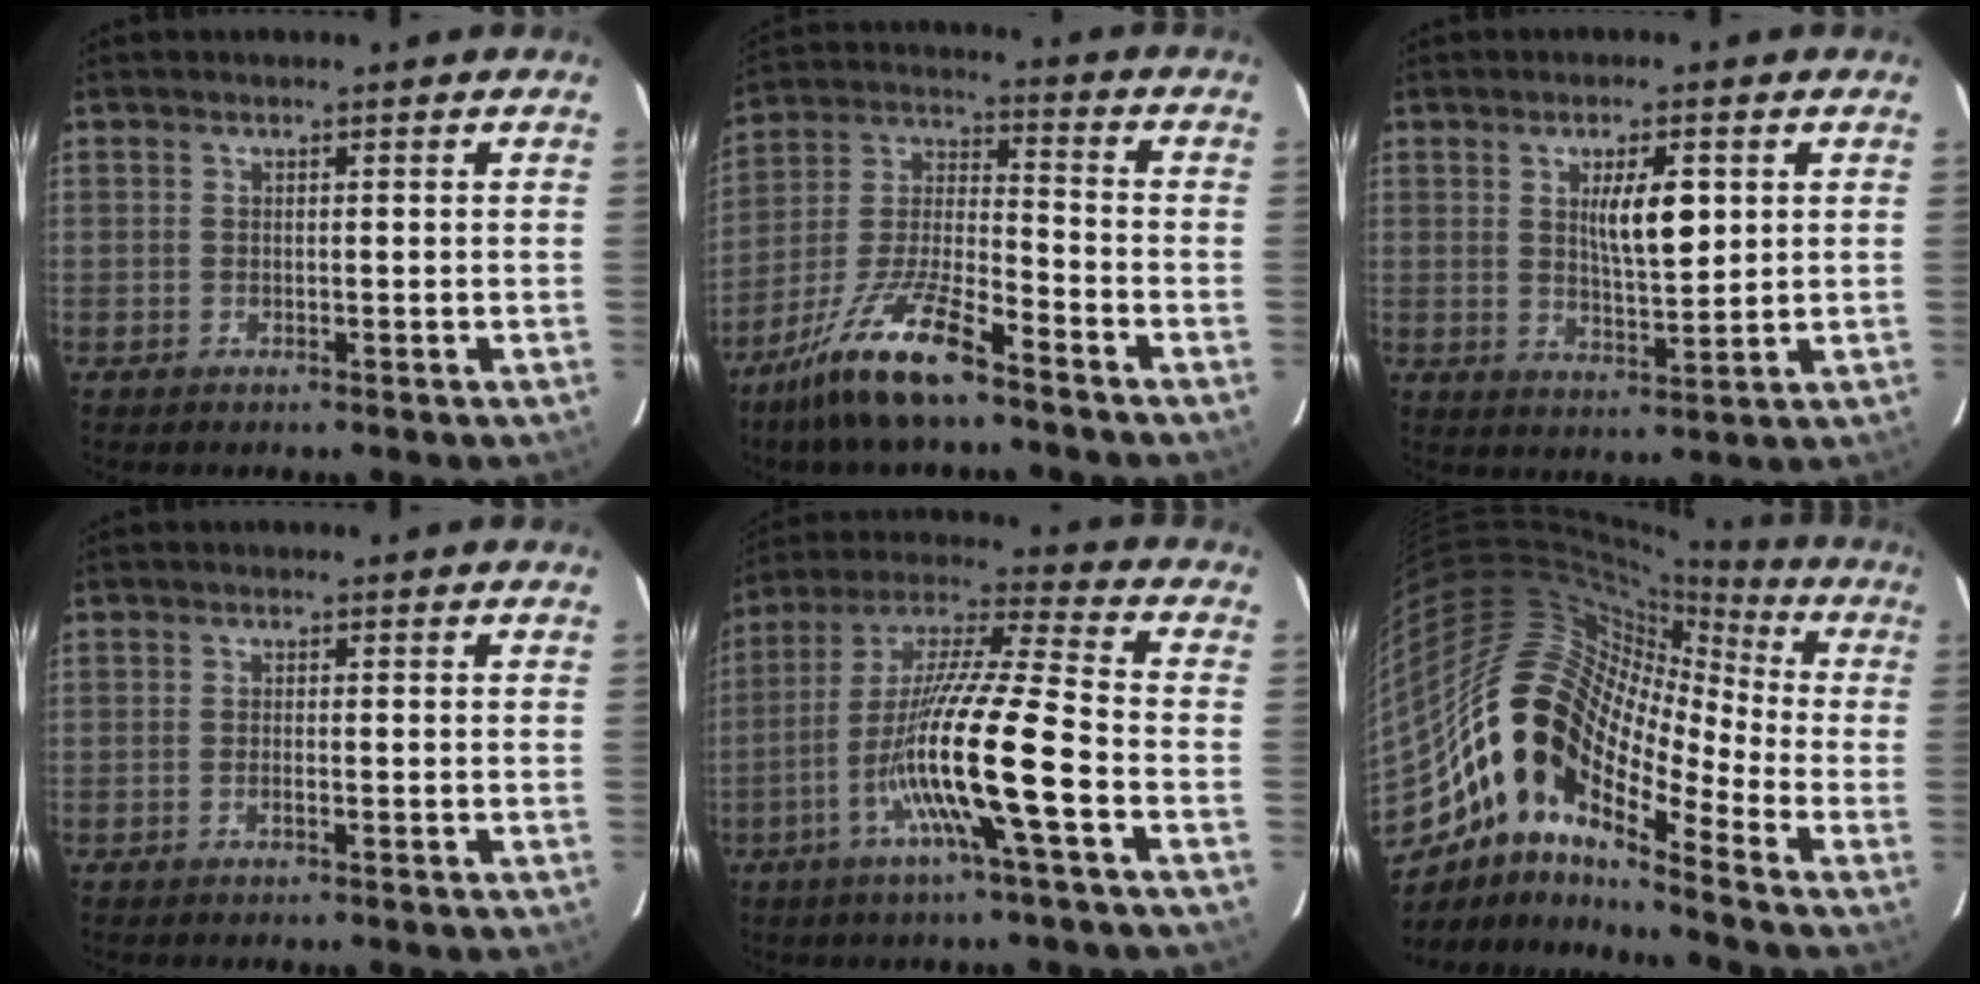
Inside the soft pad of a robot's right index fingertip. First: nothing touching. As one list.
[{"total": 13.2, "force": [-9.4, 1.9, 9.0], "torque": [-0.190, -0.017, -0.179]}, {"total": 6.6, "force": [1.9, 1.7, 6.1], "torque": [-0.102, -0.003, 0.036]}, {"total": 0.8, "force": [-0.4, 0.0, 0.7], "torque": [-0.016, 0.000, -0.006]}, {"total": 16.0, "force": [-5.3, -0.7, 15.1], "torque": [-0.290, -0.004, -0.104]}, {"total": 17.6, "force": [-9.0, 6.9, 13.5], "torque": [-0.247, 0.059, -0.156]}]